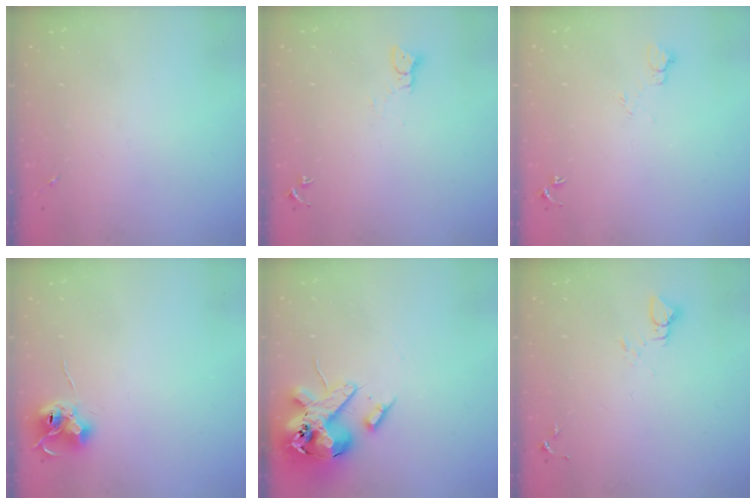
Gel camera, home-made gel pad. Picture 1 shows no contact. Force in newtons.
{"total": 3.2, "press": 3.2, "slide": 0.1}
{"total": 4.2, "press": 4.1, "slide": 0.5}
{"total": 8.7, "press": 8.7, "slide": 0.4}
{"total": 17.7, "press": 17.4, "slide": 2.9}
{"total": 3.1, "press": 3.1, "slide": 0.1}